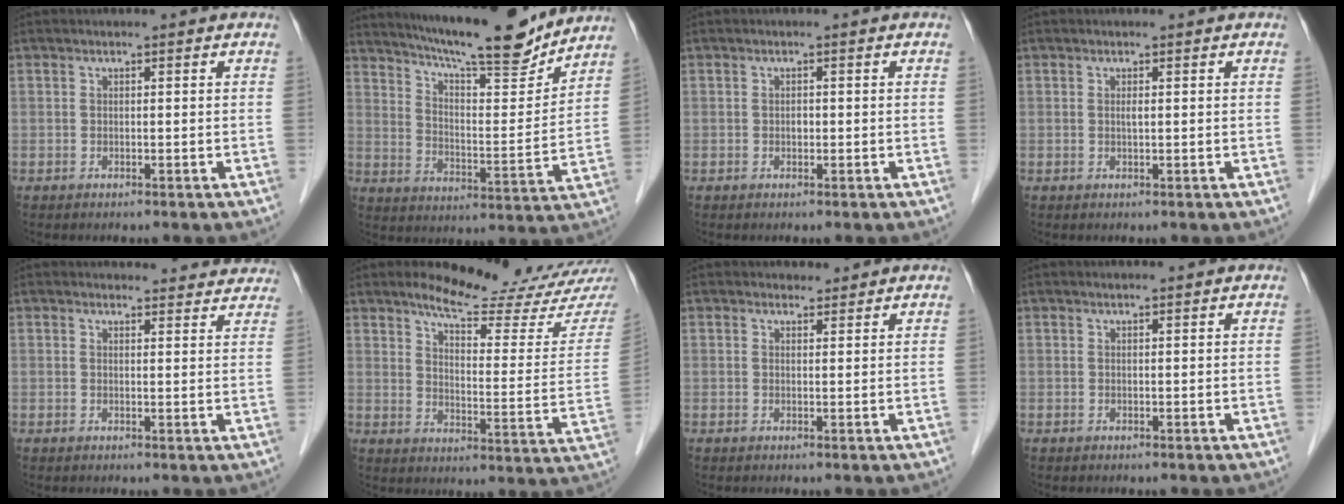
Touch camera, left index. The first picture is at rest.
{"total": 18.1, "force": [16.2, 2.0, 7.9], "torque": [-0.133, -0.012, 0.238]}
{"total": 0.8, "force": [-0.1, 0.6, 0.5], "torque": [-0.008, 0.002, -0.004]}
{"total": 0.5, "force": [0.2, 0.1, 0.5], "torque": [-0.013, -0.001, 0.003]}
{"total": 11.5, "force": [11.1, 2.7, 1.3], "torque": [0.024, 0.000, 0.098]}
{"total": 17.1, "force": [15.4, 1.1, 7.4], "torque": [-0.103, -0.072, 0.191]}
{"total": 1.6, "force": [1.5, 0.7, 0.0], "torque": [-0.003, 0.001, 0.021]}
{"total": 0.7, "force": [0.7, 0.0, 0.2], "torque": [-0.011, 0.008, 0.014]}